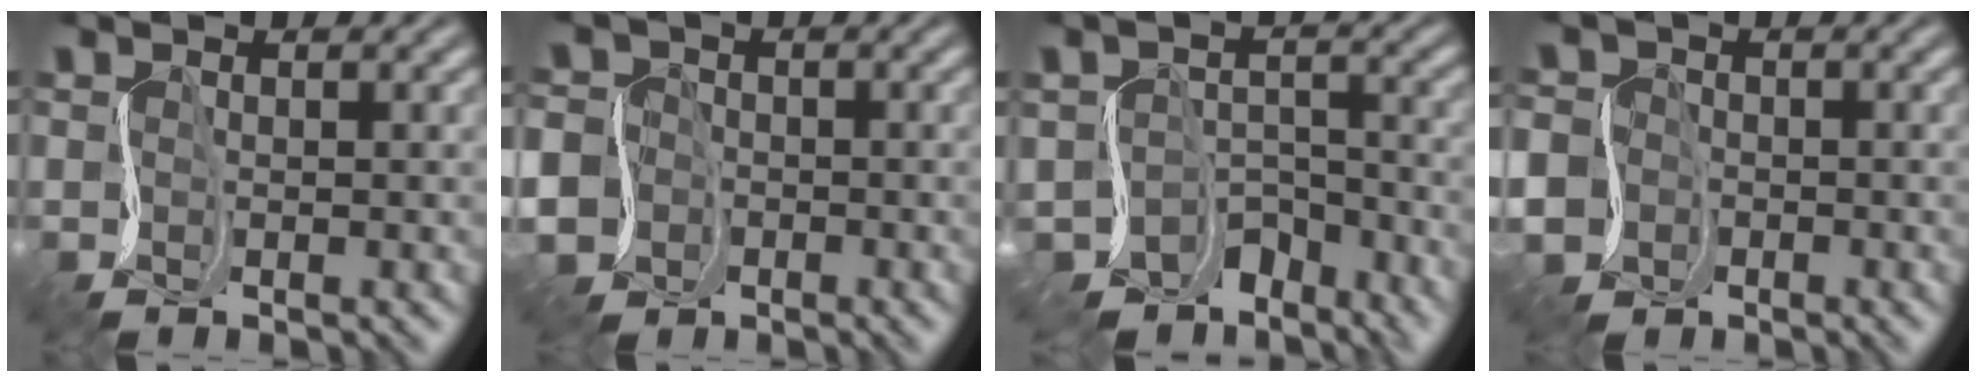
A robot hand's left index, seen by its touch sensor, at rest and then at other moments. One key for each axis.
{"total": 12.2, "fx": -5.5, "fy": 10.4, "fz": 3.3, "tx": -0.093, "ty": -0.029, "tz": -0.132}
{"total": 6.4, "fx": -4.6, "fy": 3.2, "fz": 3.1, "tx": -0.037, "ty": -0.015, "tz": -0.077}
{"total": 10.7, "fx": -4.8, "fy": 9.1, "fz": 3.0, "tx": -0.076, "ty": -0.027, "tz": -0.127}